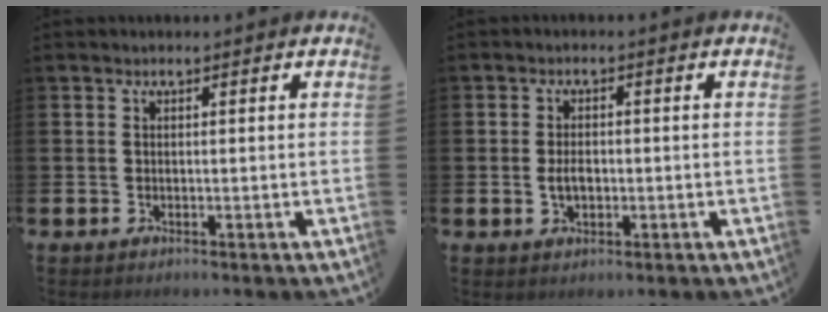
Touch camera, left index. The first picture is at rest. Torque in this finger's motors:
{"motor_torque": [0.36, -0.24, 0.07, 0.08]}